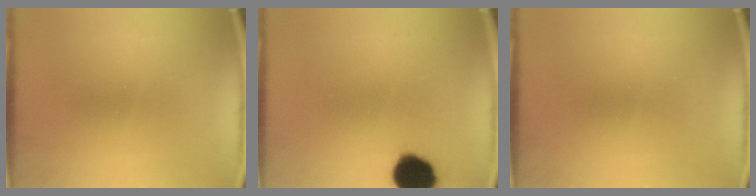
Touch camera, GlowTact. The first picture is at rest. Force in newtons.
{"total": 10.6}
{"total": 0.0}